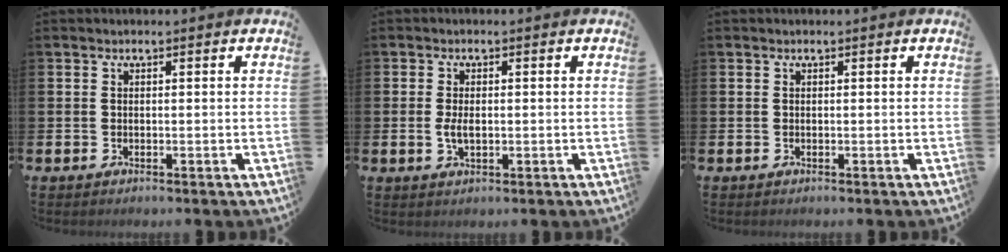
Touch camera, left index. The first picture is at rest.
{"total": 2.4, "force": [-0.1, 1.2, 2.1], "torque": [-0.034, 0.001, -0.004]}
{"total": 0.0}